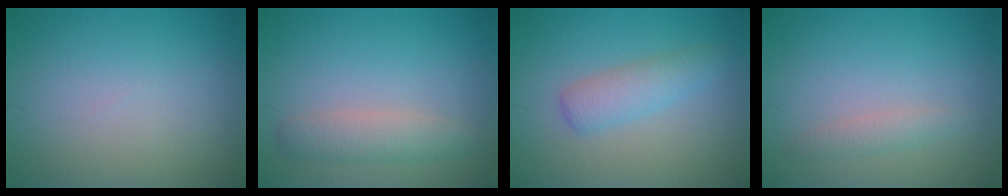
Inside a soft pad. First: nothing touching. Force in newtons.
{"total": 2.7, "press": 2.7, "slide": 0.1}
{"total": 2.8, "press": 2.8, "slide": 0.0}
{"total": 1.3, "press": 1.3, "slide": 0.1}